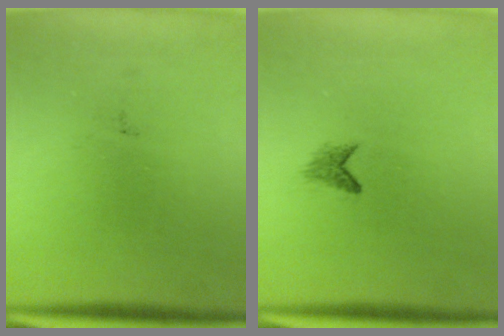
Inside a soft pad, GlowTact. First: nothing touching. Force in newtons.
{"total": 1.2}